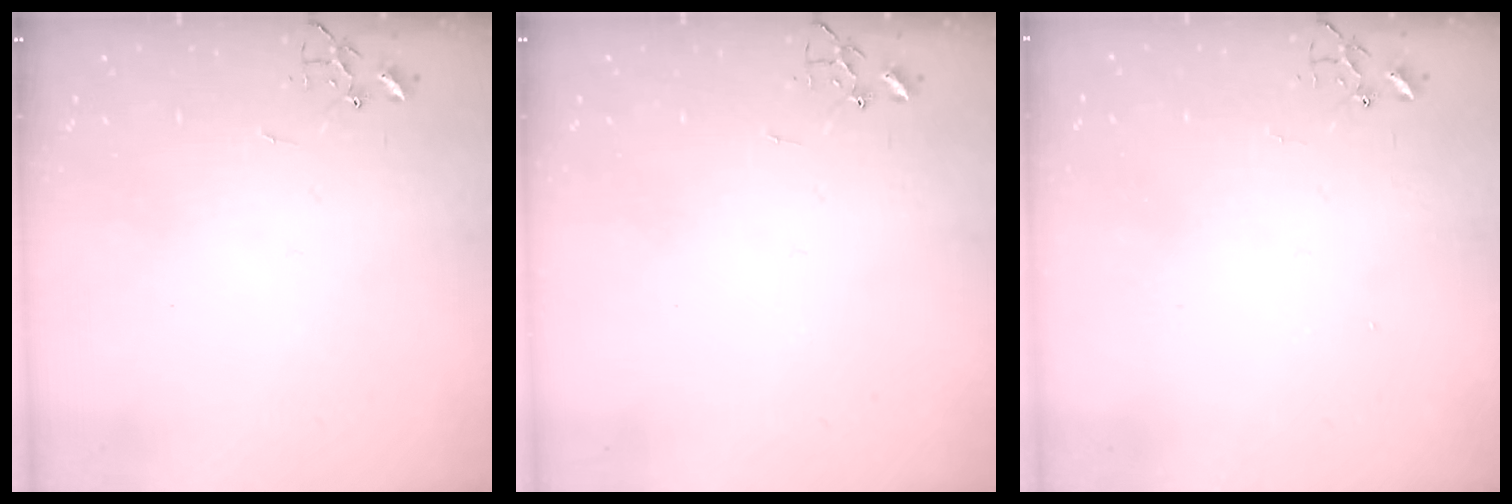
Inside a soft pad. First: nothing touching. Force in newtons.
{"total": 0.0}
{"total": 1.3, "press": 1.2, "slide": 0.1}